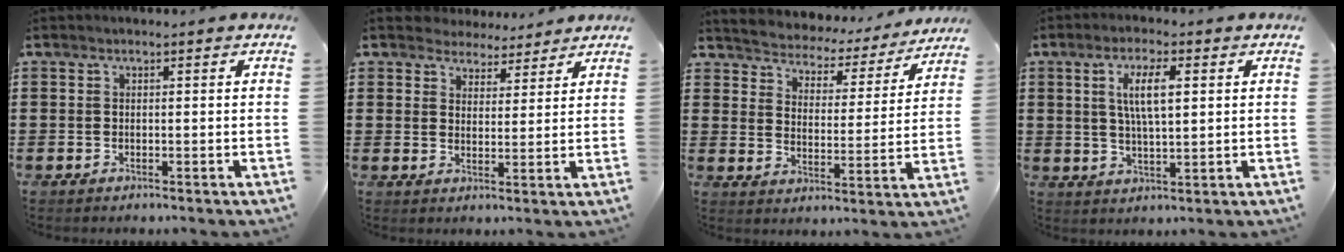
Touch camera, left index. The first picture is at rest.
{"total": 3.9, "force": [3.6, 1.3, -0.3], "torque": [-0.012, -0.008, 0.068]}
{"total": 3.2, "force": [3.1, 0.5, -0.6], "torque": [-0.014, -0.033, 0.044]}
{"total": 6.3, "force": [1.8, 2.0, 5.7], "torque": [-0.119, 0.009, 0.028]}